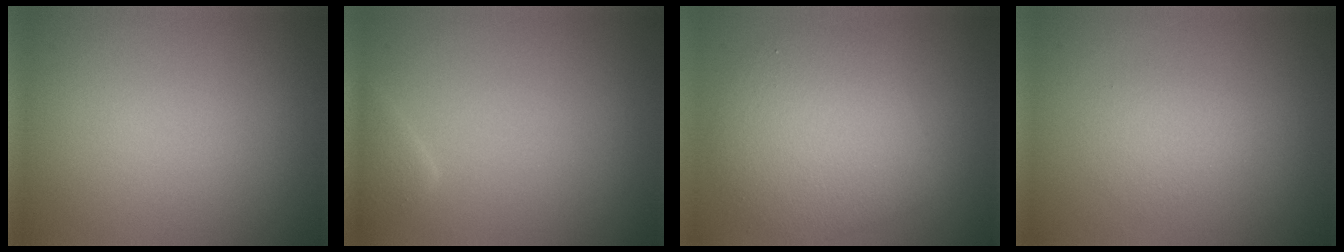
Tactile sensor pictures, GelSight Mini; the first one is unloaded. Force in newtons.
{"total": 0.9, "press": 0.9, "slide": 0.1}
{"total": 6.2, "press": 6.2, "slide": 0.2}
{"total": 1.7, "press": 1.7, "slide": 0.0}